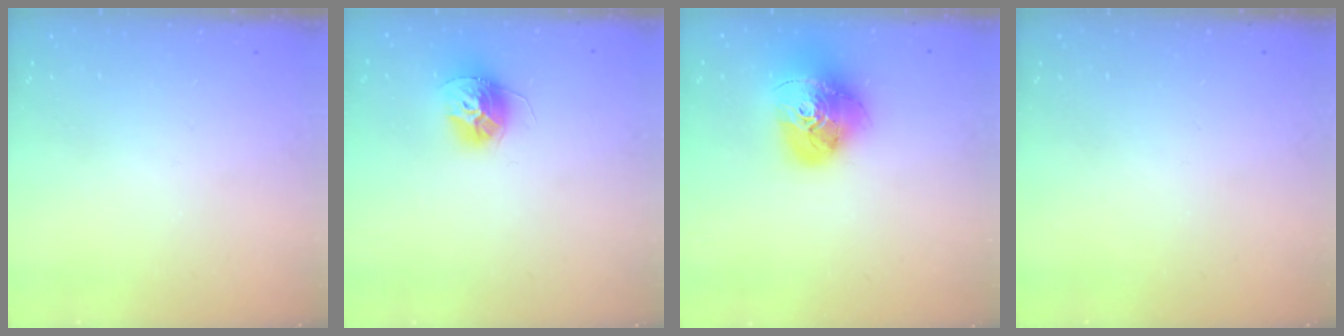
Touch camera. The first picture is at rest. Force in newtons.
{"total": 11.3, "press": 11.3, "slide": 0.7}
{"total": 18.4, "press": 18.3, "slide": 2.1}
{"total": 0.0}